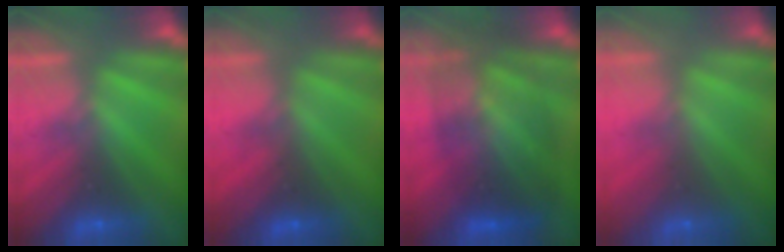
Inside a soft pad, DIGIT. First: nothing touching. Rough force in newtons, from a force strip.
{"total": 4.8}
{"total": 7.9}
{"total": 7.3}